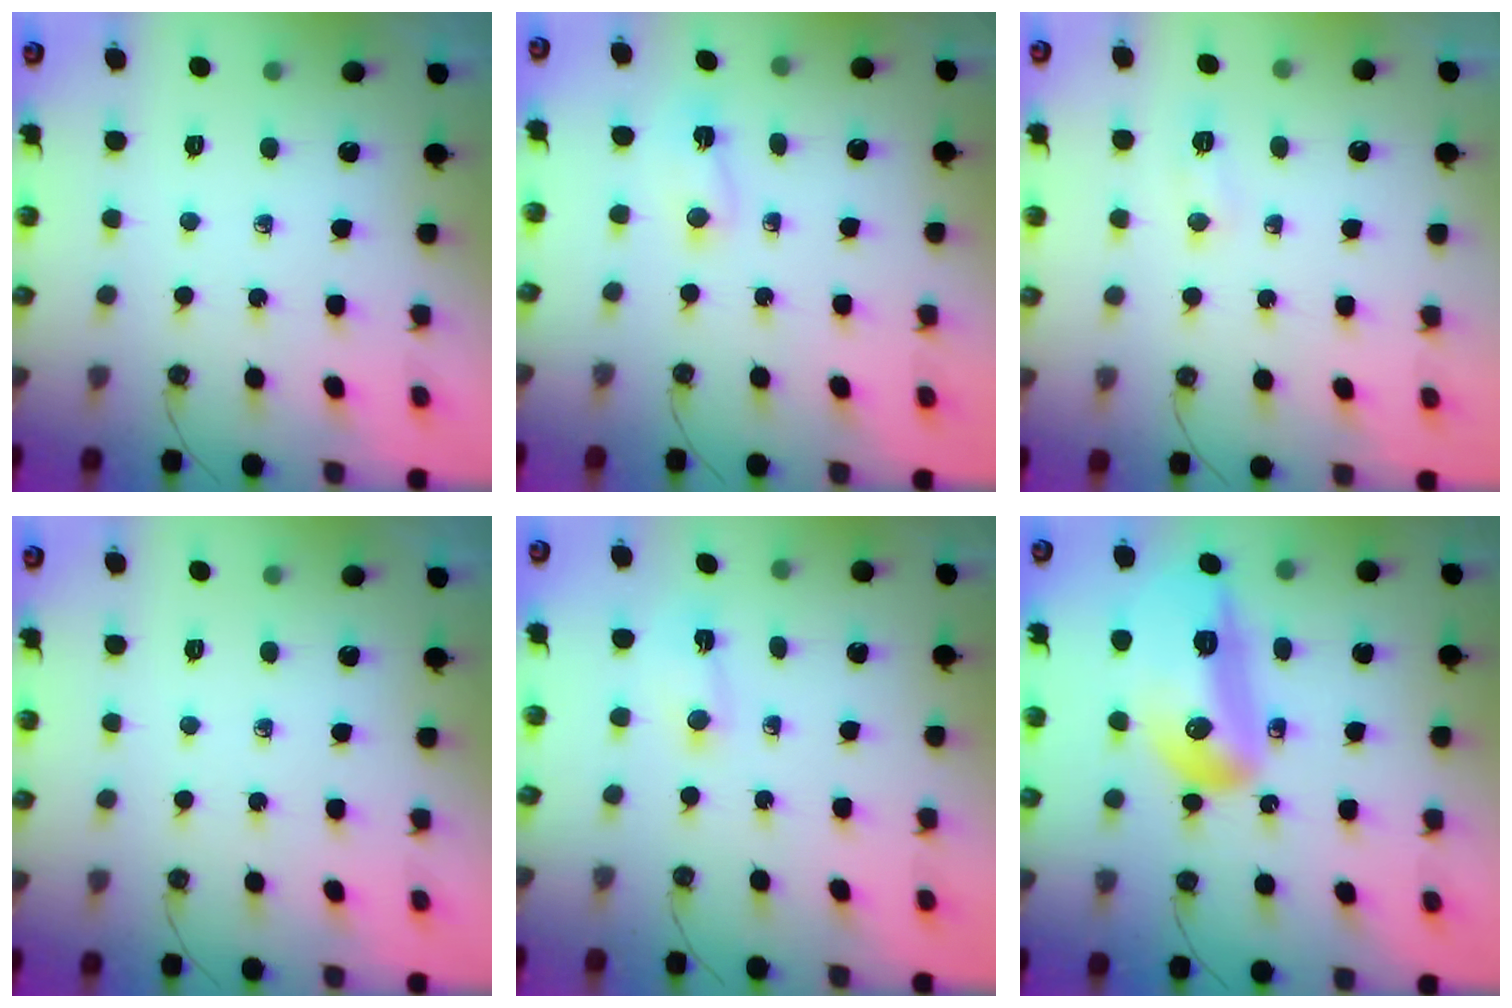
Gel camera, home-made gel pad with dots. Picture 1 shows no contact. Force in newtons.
{"total": 2.0, "press": 1.6, "slide": 1.2}
{"total": 5.8, "press": 5.7, "slide": 0.9}
{"total": 0.0}
{"total": 1.4, "press": 1.2, "slide": 0.7}
{"total": 18.3, "press": 18.1, "slide": 2.5}